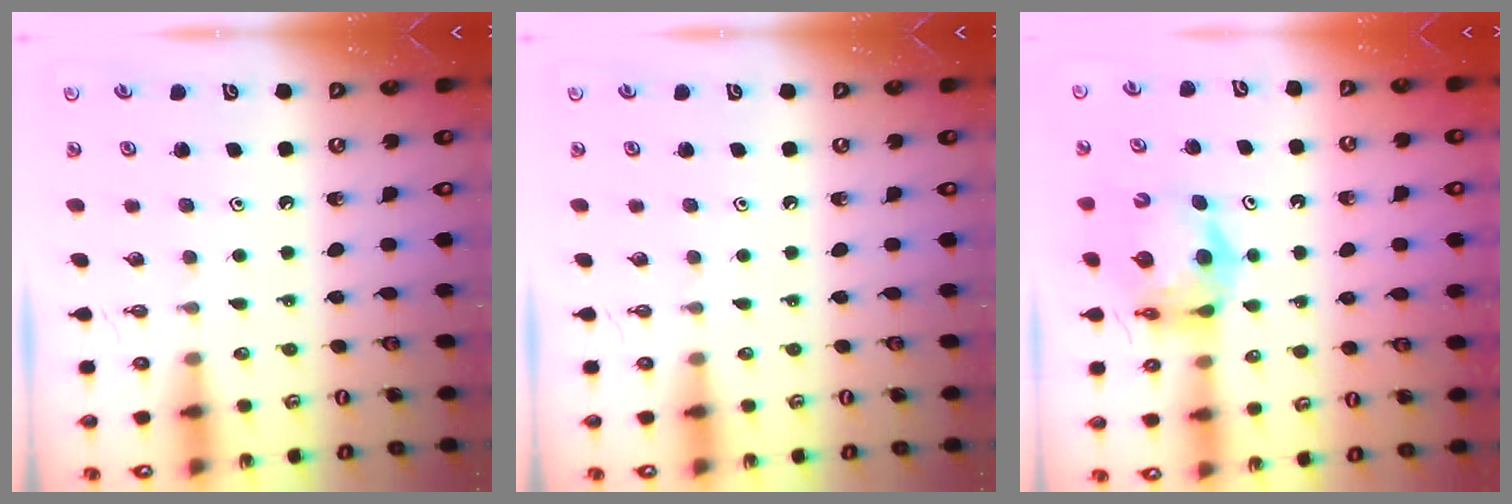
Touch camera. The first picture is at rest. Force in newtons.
{"total": 0.0}
{"total": 9.0, "press": 9.0, "slide": 0.9}